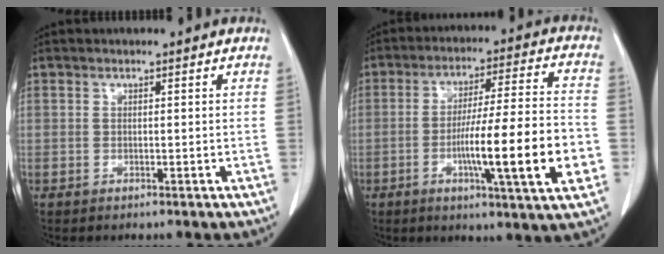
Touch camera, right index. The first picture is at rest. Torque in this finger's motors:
{"motor_torque": [1.89, -0.25, 1.05, 0.15]}